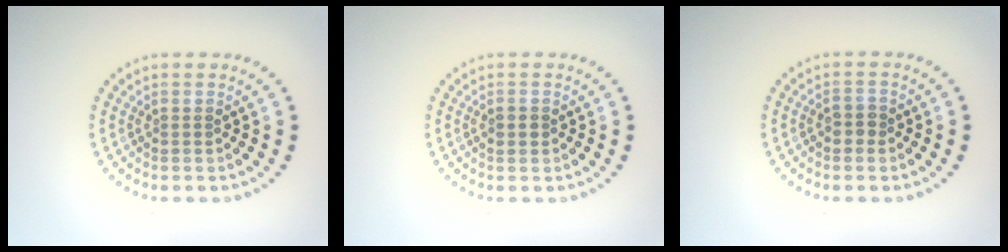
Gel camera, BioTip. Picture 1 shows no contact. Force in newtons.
{"total": 1.3, "press": 1.3, "slide": 0.0}
{"total": 1.4, "press": 1.4, "slide": 0.3}